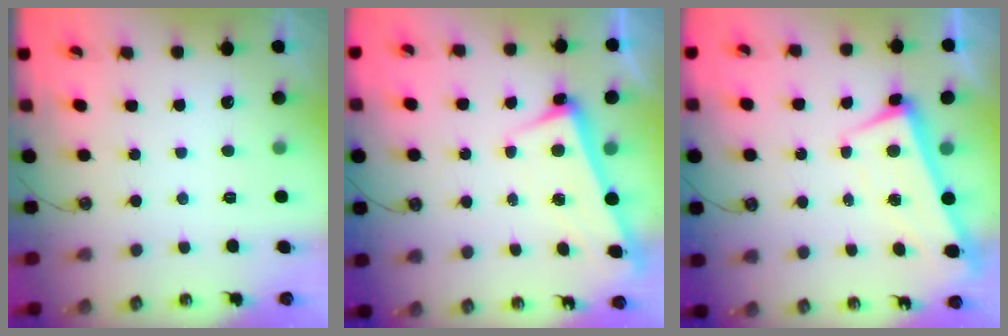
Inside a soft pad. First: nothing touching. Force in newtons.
{"total": 2.6, "press": 2.5, "slide": 0.7}
{"total": 1.6, "press": 0.5, "slide": 1.5}